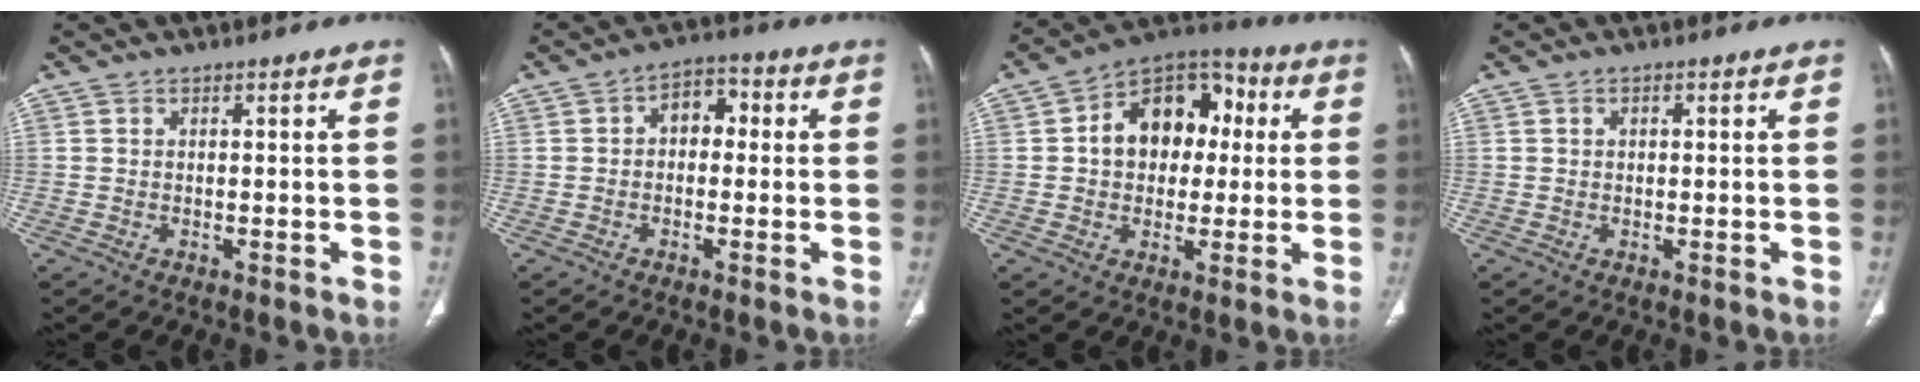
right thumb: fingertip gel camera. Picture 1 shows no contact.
{"total": 5.7, "force": [0.4, 4.0, 4.1], "torque": [-0.041, 0.022, -0.004]}
{"total": 15.2, "force": [2.0, 11.0, 10.2], "torque": [-0.110, 0.029, 0.021]}
{"total": 1.0, "force": [0.3, 0.7, 0.6], "torque": [-0.007, 0.001, 0.004]}